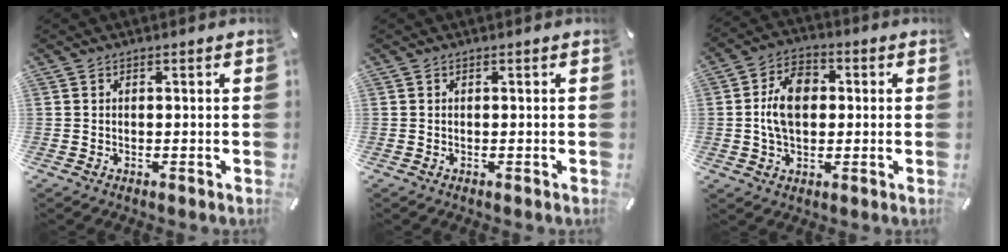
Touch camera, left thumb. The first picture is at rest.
{"total": 0.0}
{"total": 10.1, "force": [0.5, 7.0, 7.3], "torque": [-0.144, 0.008, 0.005]}